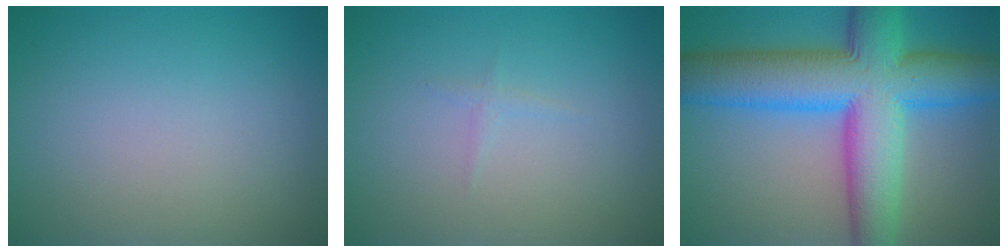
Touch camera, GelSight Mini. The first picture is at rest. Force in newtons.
{"total": 1.0, "press": 0.9, "slide": 0.2}
{"total": 12.8, "press": 12.8, "slide": 0.3}